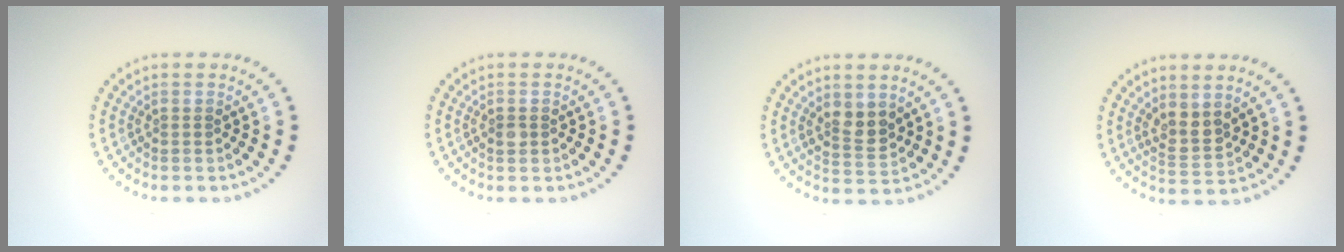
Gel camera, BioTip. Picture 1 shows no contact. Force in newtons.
{"total": 0.8, "press": 0.8, "slide": 0.0}
{"total": 2.6, "press": 2.5, "slide": 0.9}
{"total": 2.3, "press": 2.0, "slide": 1.2}